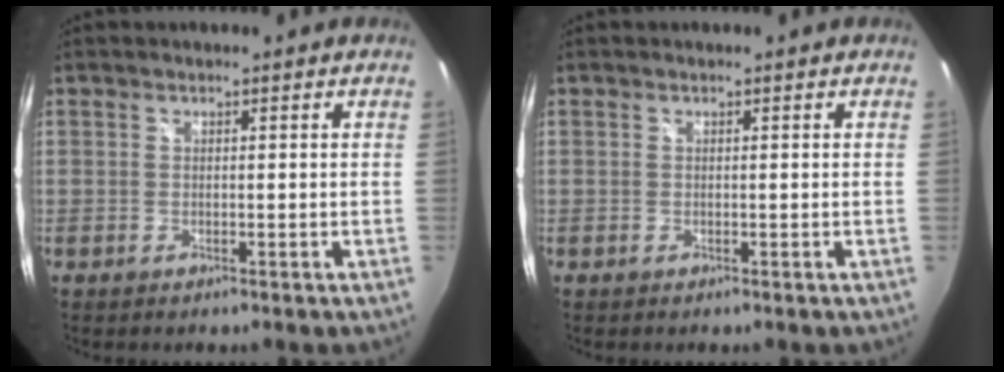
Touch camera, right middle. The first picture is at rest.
{"total": 0.0}